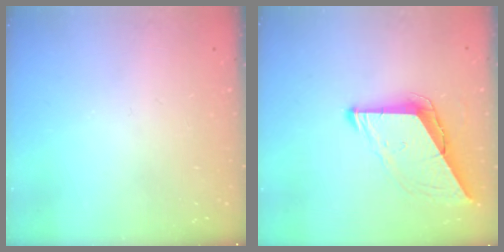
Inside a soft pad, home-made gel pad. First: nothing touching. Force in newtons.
{"total": 10.0, "press": 9.9, "slide": 1.0}